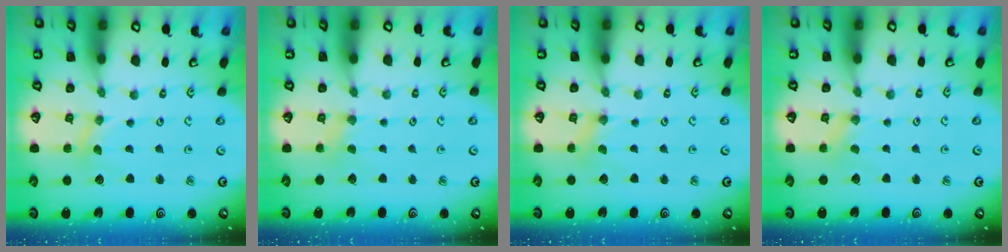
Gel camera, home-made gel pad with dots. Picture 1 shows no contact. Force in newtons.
{"total": 2.3, "press": 2.3, "slide": 0.4}
{"total": 0.0}
{"total": 0.0}